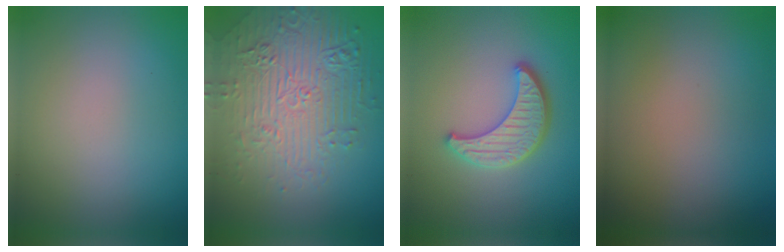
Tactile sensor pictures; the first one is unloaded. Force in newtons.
{"total": 7.4, "press": 5.5, "slide": 5.0}
{"total": 4.4, "press": 3.8, "slide": 2.3}
{"total": 0.0}